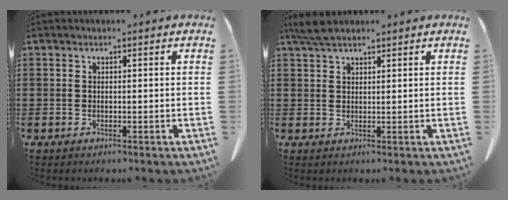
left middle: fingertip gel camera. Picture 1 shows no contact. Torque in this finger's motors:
{"motor_torque": [1.33, 0.80, 0.27, 0.05]}